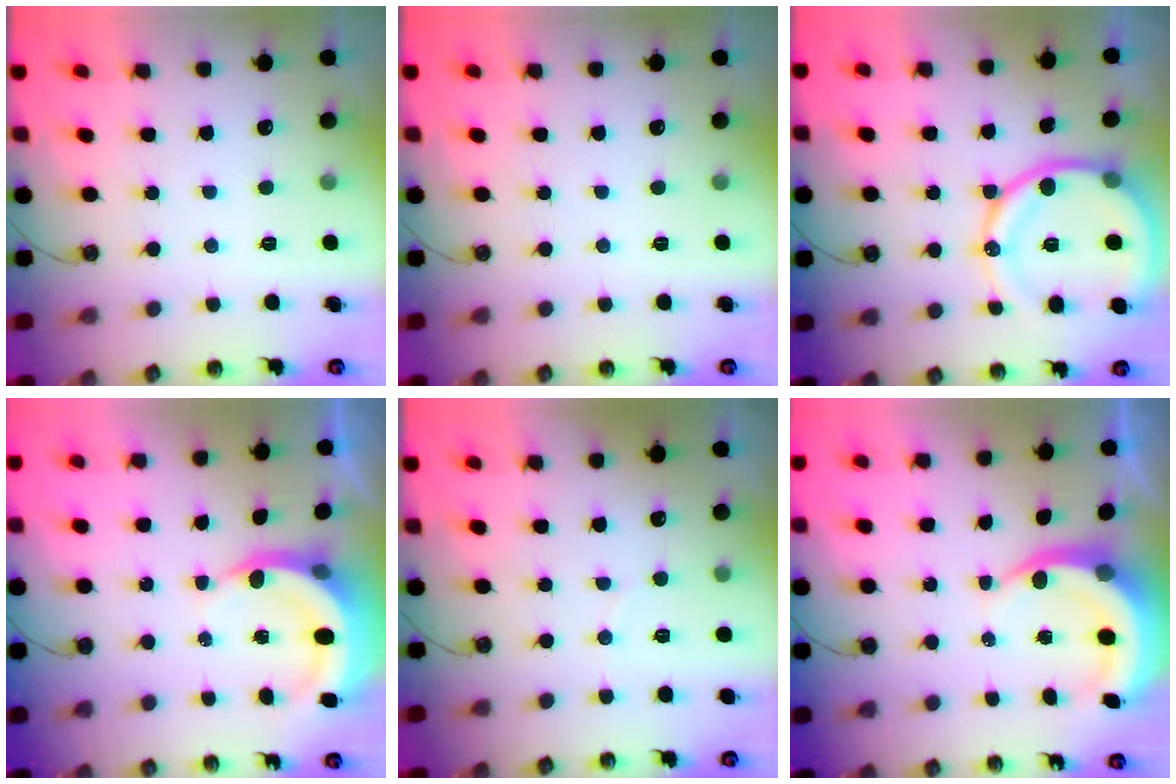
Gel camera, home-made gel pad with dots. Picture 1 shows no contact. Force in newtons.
{"total": 0.0}
{"total": 16.4, "press": 16.3, "slide": 1.8}
{"total": 6.5, "press": 6.5, "slide": 1.0}
{"total": 2.3, "press": 2.0, "slide": 1.0}
{"total": 7.1, "press": 7.0, "slide": 1.1}